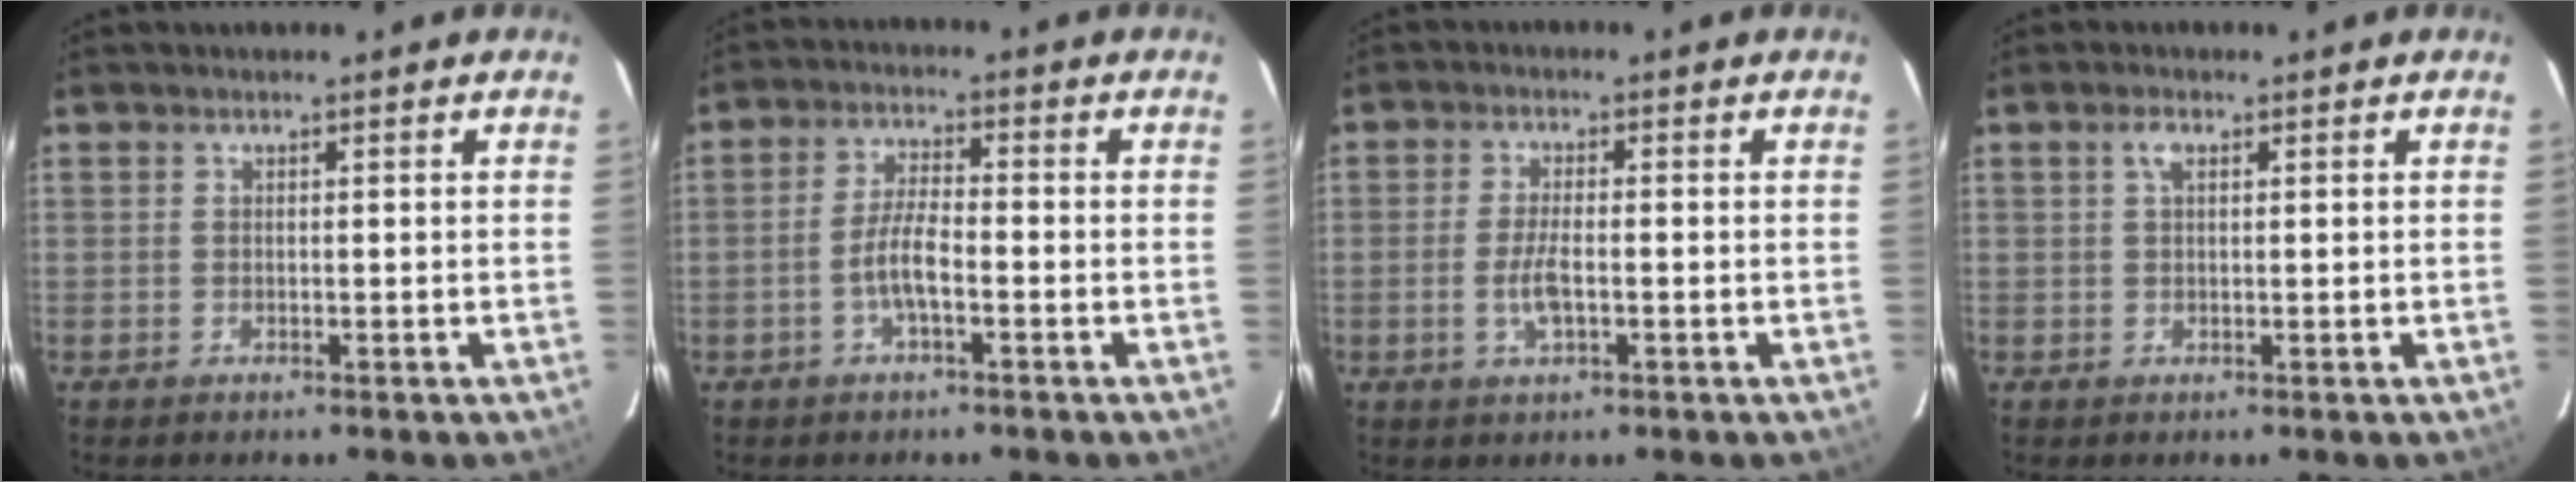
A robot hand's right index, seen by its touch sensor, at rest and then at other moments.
{"total": 4.9, "force": [-2.0, 1.1, 4.4], "torque": [-0.092, 0.005, -0.040]}
{"total": 4.5, "force": [-1.3, 1.4, 4.0], "torque": [-0.084, -0.003, -0.025]}
{"total": 1.8, "force": [0.7, 0.8, 1.4], "torque": [-0.029, 0.006, 0.013]}